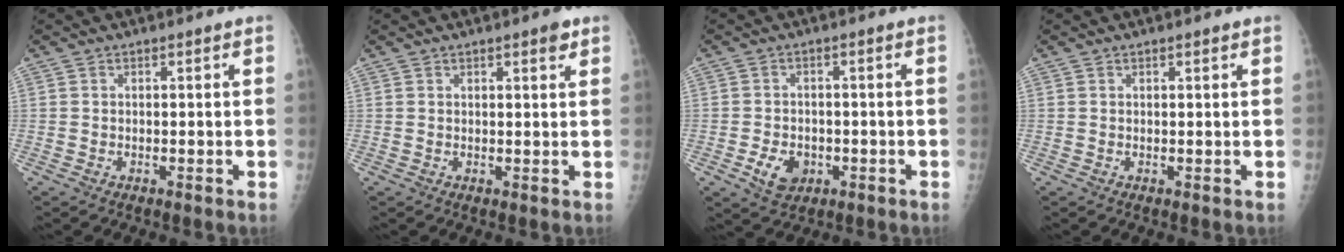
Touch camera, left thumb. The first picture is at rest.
{"total": 2.4, "force": [1.4, 0.6, 1.8], "torque": [-0.019, -0.005, 0.017]}
{"total": 5.6, "force": [-2.0, 4.1, 3.2], "torque": [-0.044, 0.008, -0.027]}
{"total": 0.9, "force": [0.5, 0.2, 0.7], "torque": [-0.010, 0.000, 0.008]}